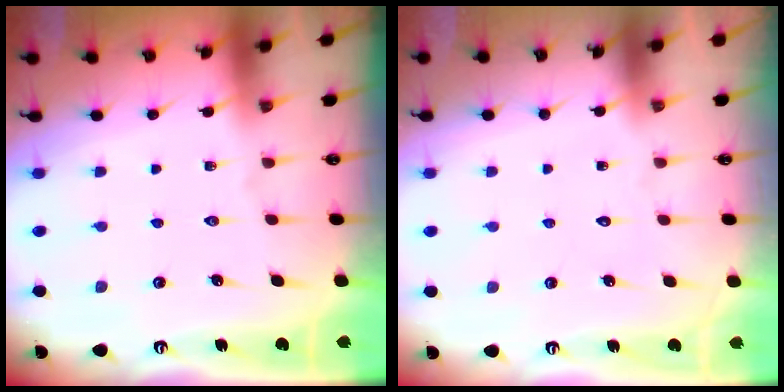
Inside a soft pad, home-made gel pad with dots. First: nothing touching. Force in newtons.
{"total": 1.6, "press": 1.6, "slide": 0.1}